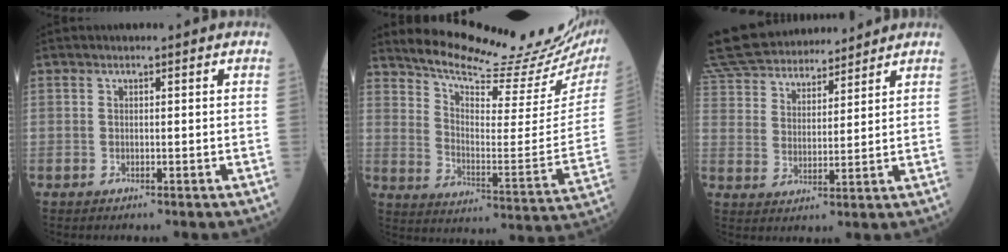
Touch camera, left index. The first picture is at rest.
{"total": 23.4, "force": [21.9, 1.2, 8.2], "torque": [-0.129, -0.093, 0.293]}
{"total": 18.6, "force": [16.9, 5.3, 5.7], "torque": [-0.134, 0.040, 0.290]}